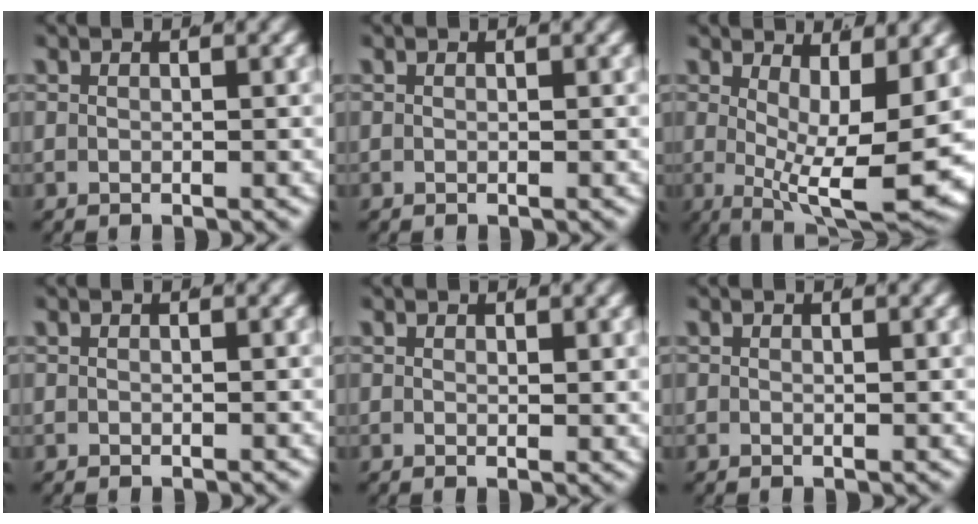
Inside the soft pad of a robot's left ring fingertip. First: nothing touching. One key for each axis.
{"total": 0.0}
{"total": 9.2, "fx": -0.5, "fy": 2.9, "fz": 8.7, "tx": -0.127, "ty": -0.037, "tz": 0.009}
{"total": 0.0}
{"total": 0.7, "fx": 0.6, "fy": -0.2, "fz": 0.4, "tx": -0.002, "ty": -0.006, "tz": 0.011}
{"total": 0.0}